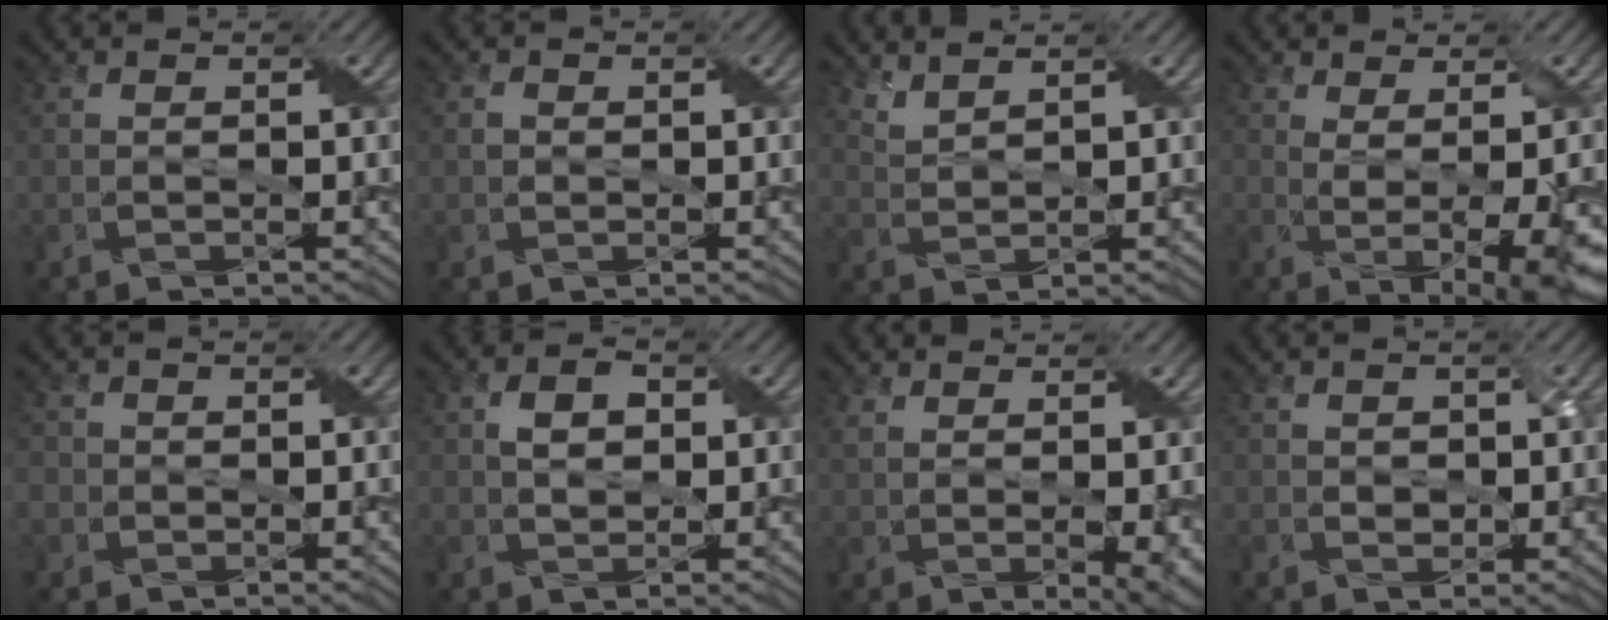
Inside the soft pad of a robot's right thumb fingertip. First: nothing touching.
{"total": 1.0, "force": [0.1, 0.9, 0.3], "torque": [-0.008, 0.000, -0.002]}
{"total": 2.5, "force": [2.4, 0.4, 0.8], "torque": [-0.020, -0.001, 0.051]}
{"total": 7.3, "force": [-0.7, 2.3, 6.9], "torque": [-0.095, -0.008, 0.002]}
{"total": 2.4, "force": [-0.2, 2.4, 0.5], "torque": [-0.013, 0.001, -0.006]}
{"total": 3.0, "force": [0.7, 2.1, 2.0], "torque": [-0.042, 0.003, 0.012]}
{"total": 5.9, "force": [1.7, 2.2, 5.2], "torque": [-0.071, -0.002, 0.041]}
{"total": 1.3, "force": [0.3, 1.2, 0.4], "torque": [-0.015, -0.005, 0.006]}